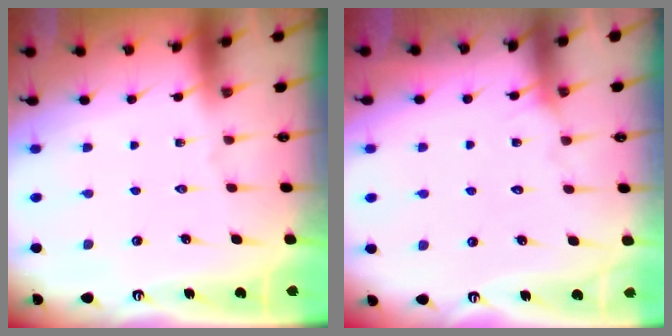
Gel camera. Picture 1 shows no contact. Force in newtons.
{"total": 5.3, "press": 5.2, "slide": 0.5}